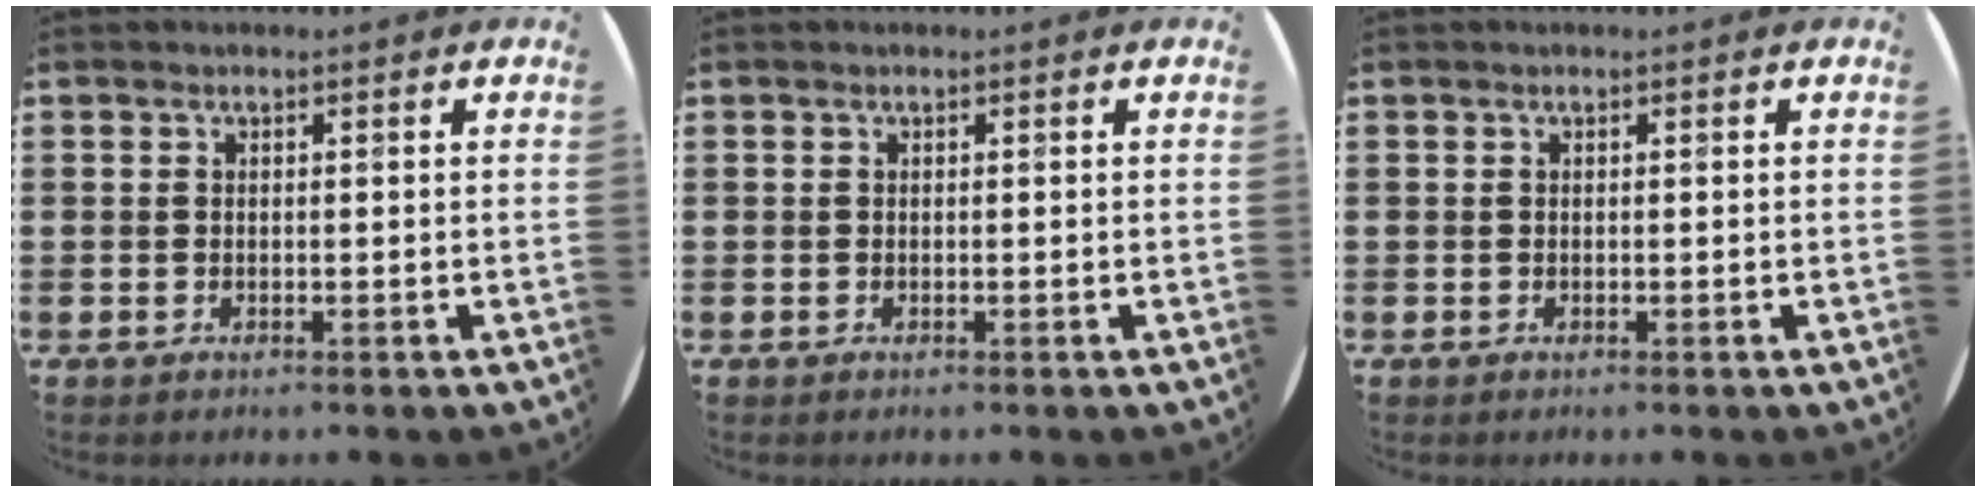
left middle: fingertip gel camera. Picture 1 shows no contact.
{"total": 0.0}
{"total": 0.0}